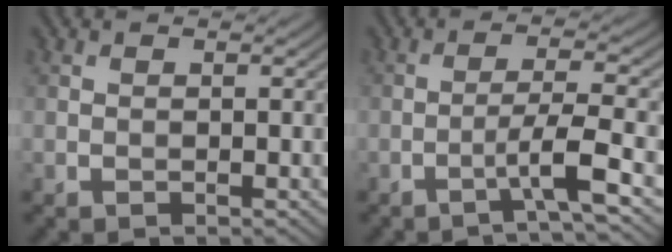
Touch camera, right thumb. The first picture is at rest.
{"total": 5.0, "force": [-2.4, 0.1, 4.4], "torque": [-0.073, 0.017, -0.061]}